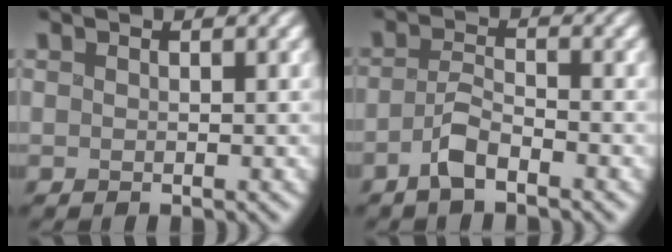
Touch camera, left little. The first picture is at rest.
{"total": 2.9, "force": [-2.2, 0.7, 1.7], "torque": [-0.033, 0.001, -0.050]}